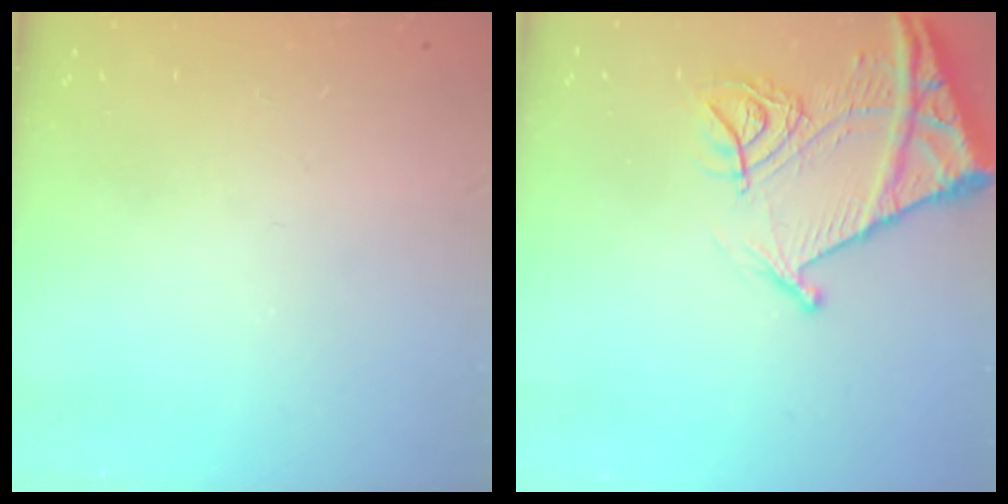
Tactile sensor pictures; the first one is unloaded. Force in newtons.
{"total": 14.9, "press": 14.8, "slide": 1.6}